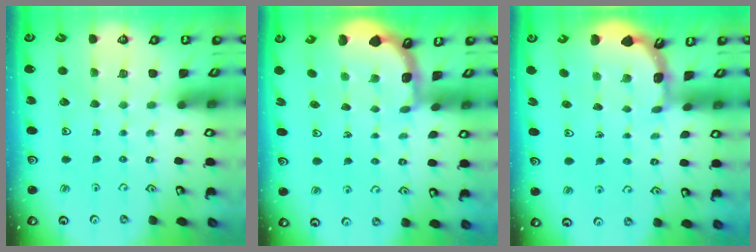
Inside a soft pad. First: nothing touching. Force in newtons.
{"total": 1.8, "press": 1.8, "slide": 0.2}
{"total": 2.0, "press": 2.0, "slide": 0.1}